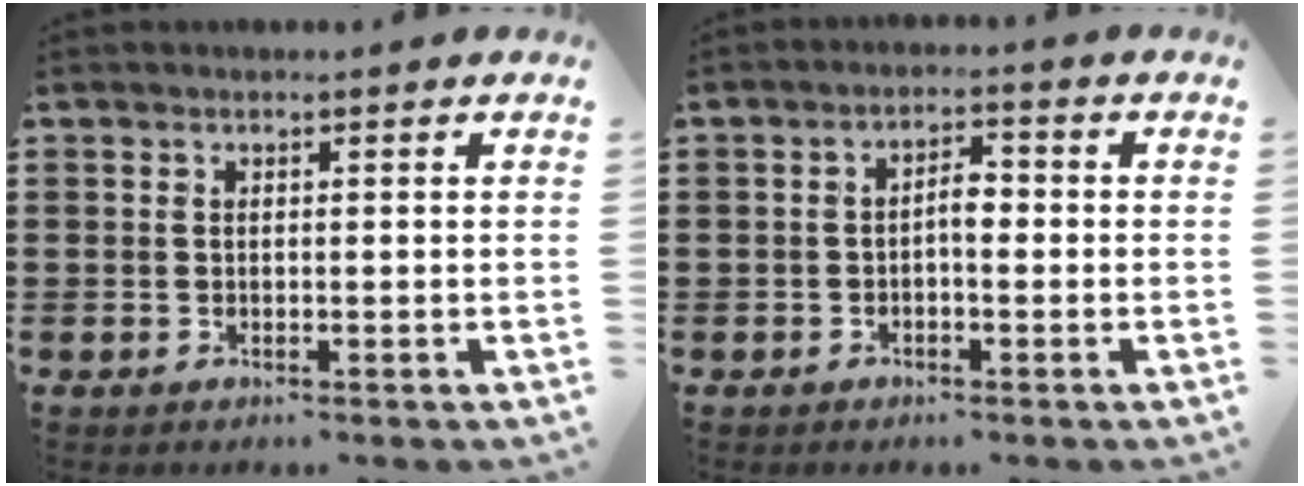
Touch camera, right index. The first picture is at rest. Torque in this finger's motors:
{"motor_torque": [0.36, -0.25, 0.09, 0.05]}